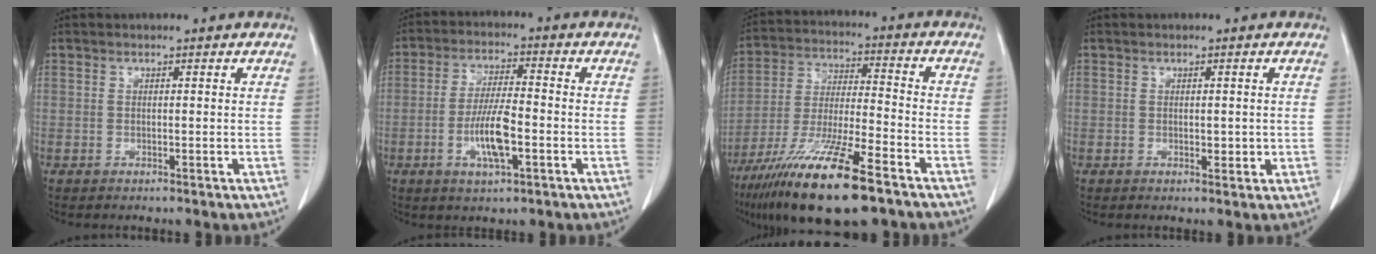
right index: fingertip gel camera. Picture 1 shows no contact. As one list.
[{"total": 7.8, "force": [-2.4, 1.6, 7.3], "torque": [-0.145, -0.002, -0.043]}, {"total": 18.1, "force": [-11.5, 2.2, 13.7], "torque": [-0.265, -0.044, -0.211]}, {"total": 1.6, "force": [-0.1, 0.9, 1.3], "torque": [-0.017, -0.002, 0.002]}]